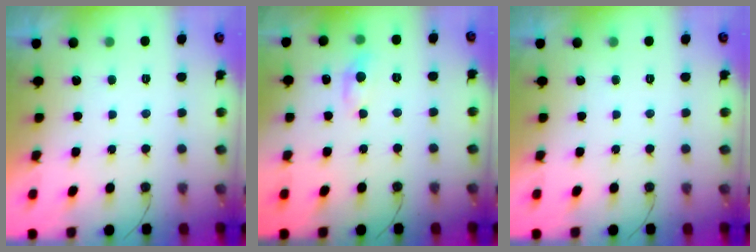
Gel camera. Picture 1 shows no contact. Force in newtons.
{"total": 6.2, "press": 6.2, "slide": 0.6}
{"total": 0.0}